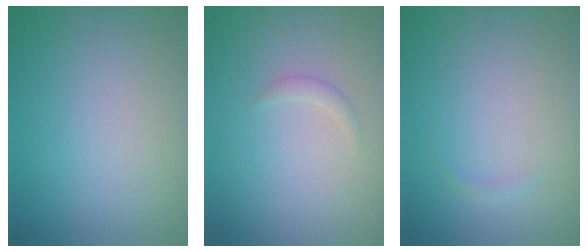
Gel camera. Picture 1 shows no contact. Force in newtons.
{"total": 0.9, "press": 0.9, "slide": 0.1}
{"total": 0.5, "press": 0.5, "slide": 0.1}